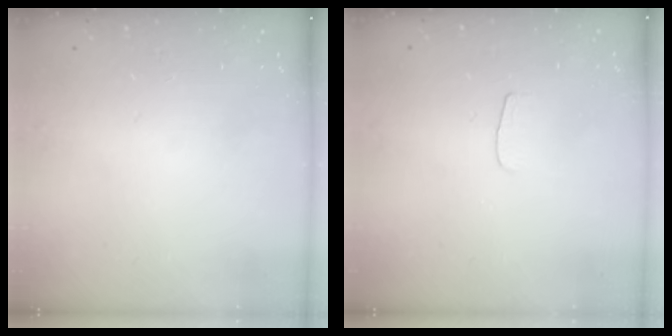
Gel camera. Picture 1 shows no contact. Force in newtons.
{"total": 3.0, "press": 3.0, "slide": 0.3}